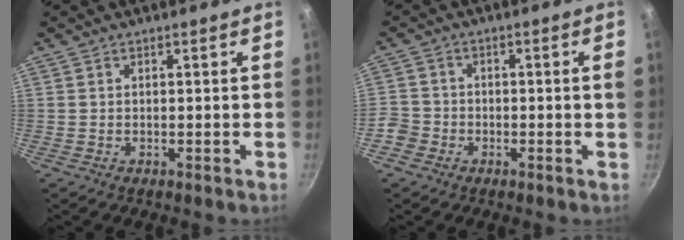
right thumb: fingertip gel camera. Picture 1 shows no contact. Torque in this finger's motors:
{"motor_torque": [0.02, -0.05, 0.21, -0.02, 0.01]}